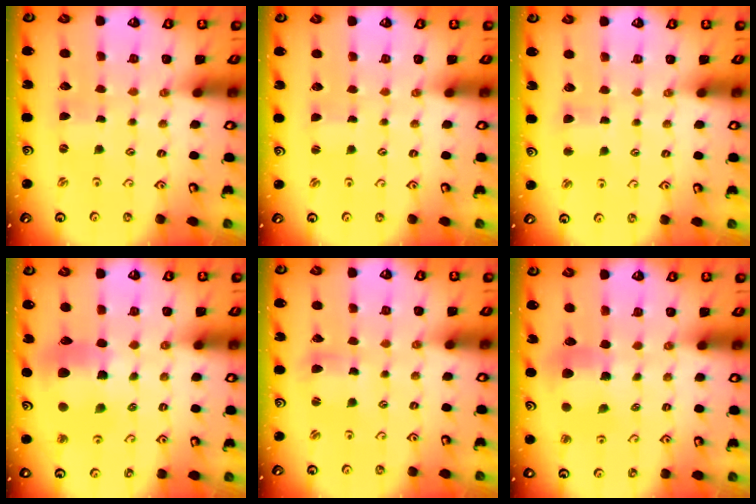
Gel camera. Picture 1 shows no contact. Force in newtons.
{"total": 0.6, "press": 0.6, "slide": 0.0}
{"total": 3.7, "press": 3.7, "slide": 0.4}
{"total": 11.8, "press": 11.7, "slide": 1.6}
{"total": 4.2, "press": 4.2, "slide": 0.5}
{"total": 7.5, "press": 7.4, "slide": 0.6}